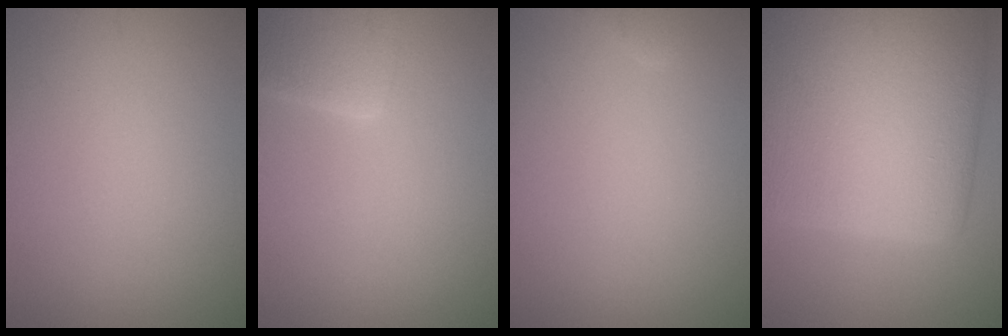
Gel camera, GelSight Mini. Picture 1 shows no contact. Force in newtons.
{"total": 4.1, "press": 4.1, "slide": 0.4}
{"total": 0.6, "press": 0.6, "slide": 0.1}
{"total": 15.1, "press": 15.0, "slide": 1.1}